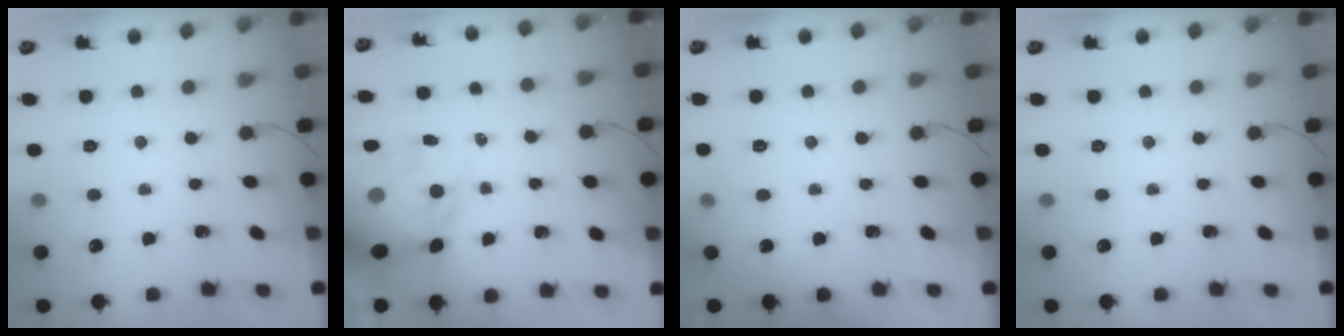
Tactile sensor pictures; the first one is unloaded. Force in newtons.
{"total": 13.4, "press": 12.9, "slide": 3.6}
{"total": 4.8, "press": 4.6, "slide": 1.3}
{"total": 0.0}